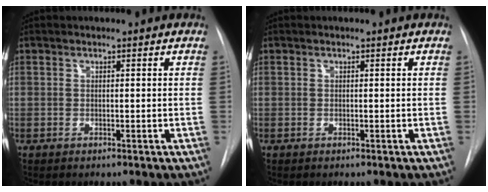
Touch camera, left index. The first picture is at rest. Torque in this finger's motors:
{"motor_torque": [0.19, 0.08, 0.01, 0.00]}